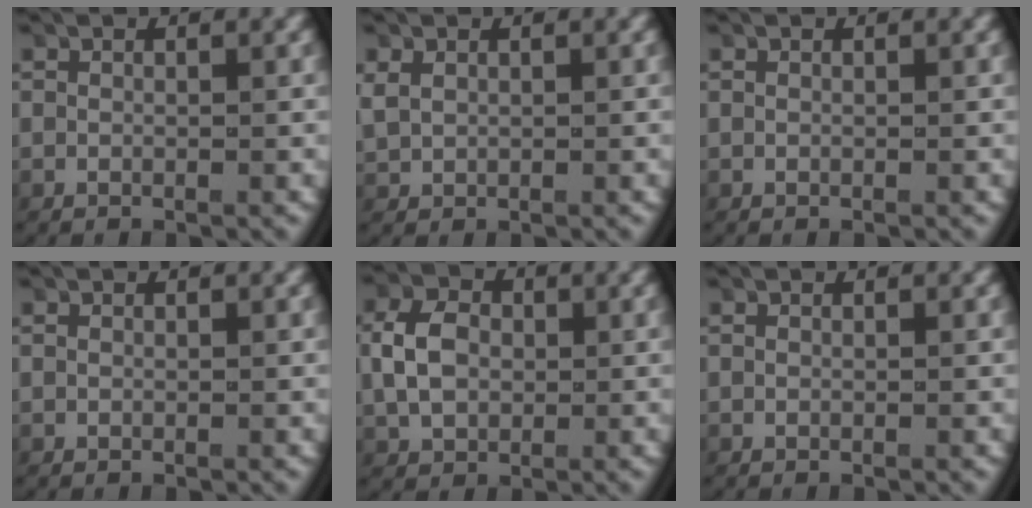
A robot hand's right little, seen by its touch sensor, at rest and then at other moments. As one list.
[{"total": 1.4, "force": [0.5, 1.1, 0.7], "torque": [-0.024, 0.002, 0.019]}, {"total": 0.0}, {"total": 0.0}, {"total": 4.3, "force": [0.4, 3.3, 2.7], "torque": [-0.055, 0.004, 0.010]}, {"total": 0.0}]